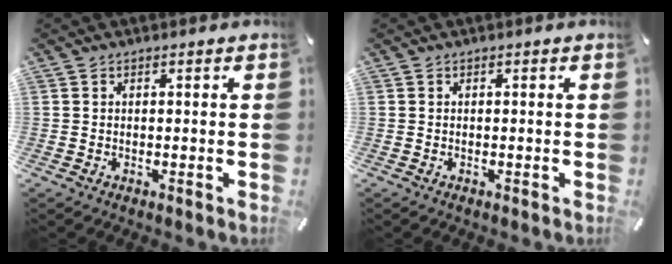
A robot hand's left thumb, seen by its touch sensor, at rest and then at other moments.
{"total": 0.0}